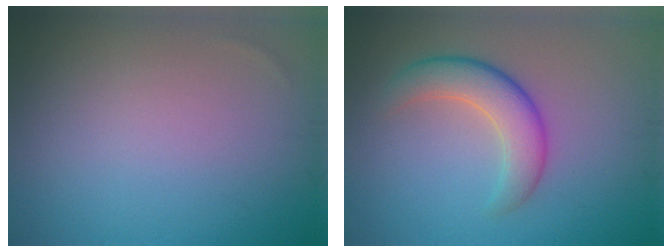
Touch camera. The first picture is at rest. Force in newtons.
{"total": 4.4, "press": 4.3, "slide": 0.3}